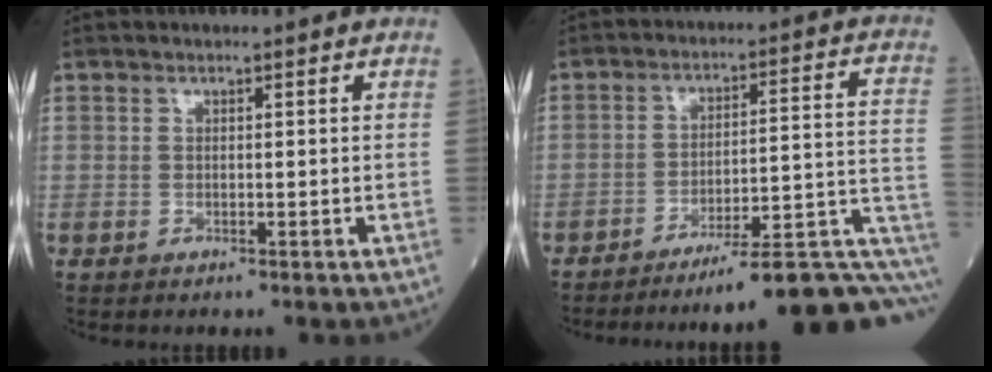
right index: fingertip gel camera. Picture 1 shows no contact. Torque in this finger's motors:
{"motor_torque": [0.27, -1.45, 0.59, 0.10]}